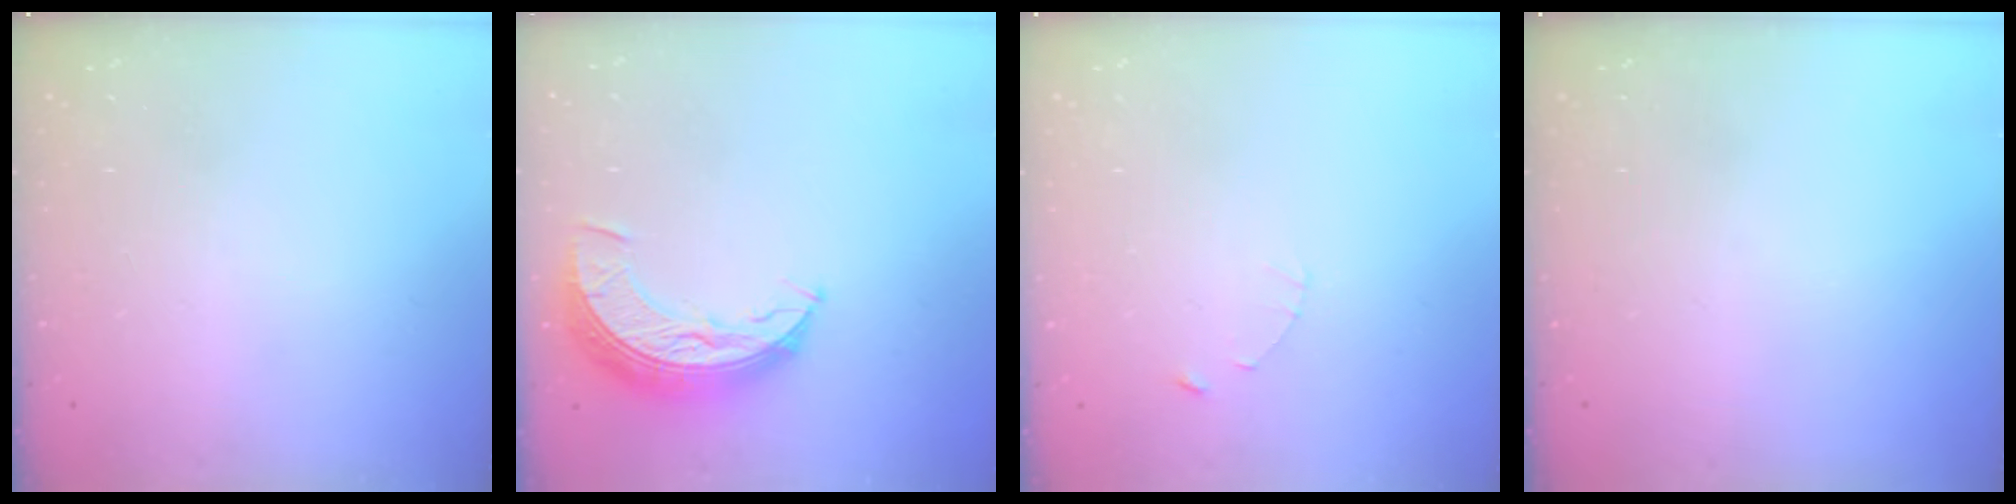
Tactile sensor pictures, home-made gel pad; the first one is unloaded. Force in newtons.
{"total": 10.5, "press": 10.5, "slide": 0.5}
{"total": 1.0, "press": 1.0, "slide": 0.2}
{"total": 0.0}